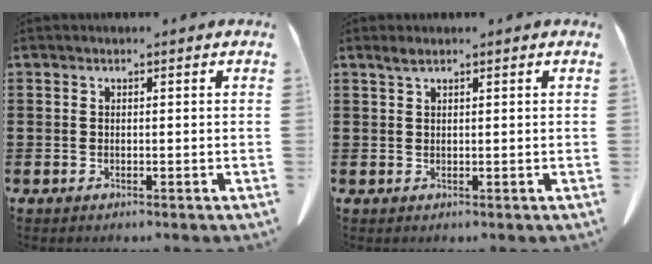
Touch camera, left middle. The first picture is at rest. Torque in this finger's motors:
{"motor_torque": [0.05, 0.11, 0.00, 0.00]}